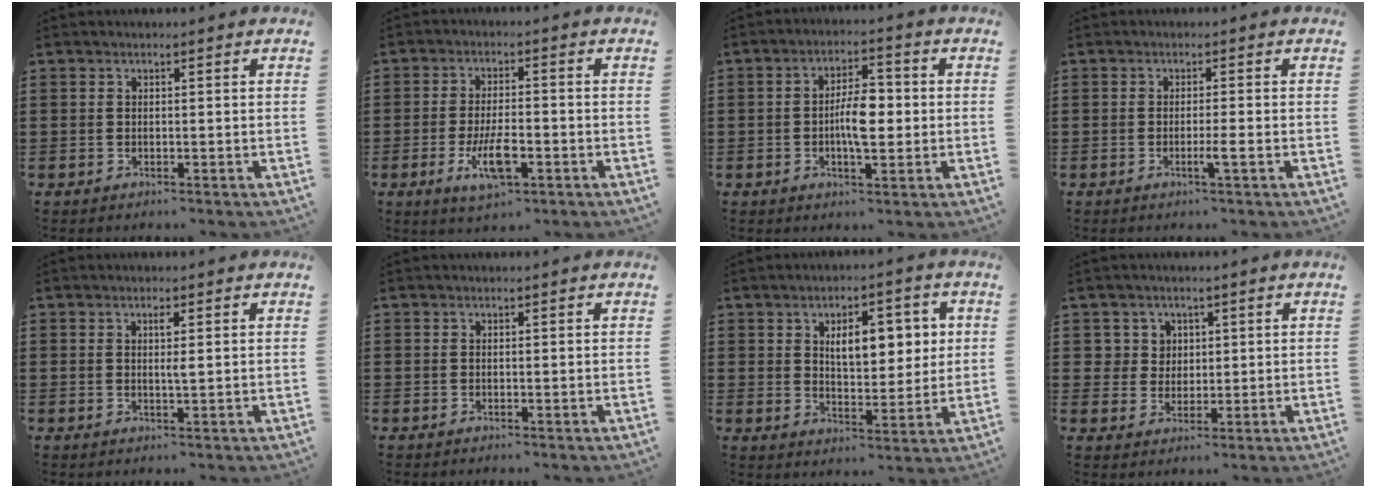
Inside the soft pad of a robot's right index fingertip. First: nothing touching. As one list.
[{"total": 6.8, "force": [-2.5, 2.2, 5.9], "torque": [-0.114, -0.011, -0.049]}, {"total": 6.0, "force": [-0.3, 2.4, 5.5], "torque": [-0.091, 0.006, -0.010]}, {"total": 2.4, "force": [-1.0, -0.3, 2.2], "torque": [-0.042, -0.009, -0.021]}, {"total": 1.7, "force": [0.4, 0.2, 1.6], "torque": [-0.033, -0.001, 0.005]}, {"total": 0.0}, {"total": 7.2, "force": [2.2, 3.7, 5.8], "torque": [-0.091, -0.001, 0.029]}, {"total": 4.0, "force": [1.5, 3.6, 0.8], "torque": [-0.035, 0.013, 0.027]}]